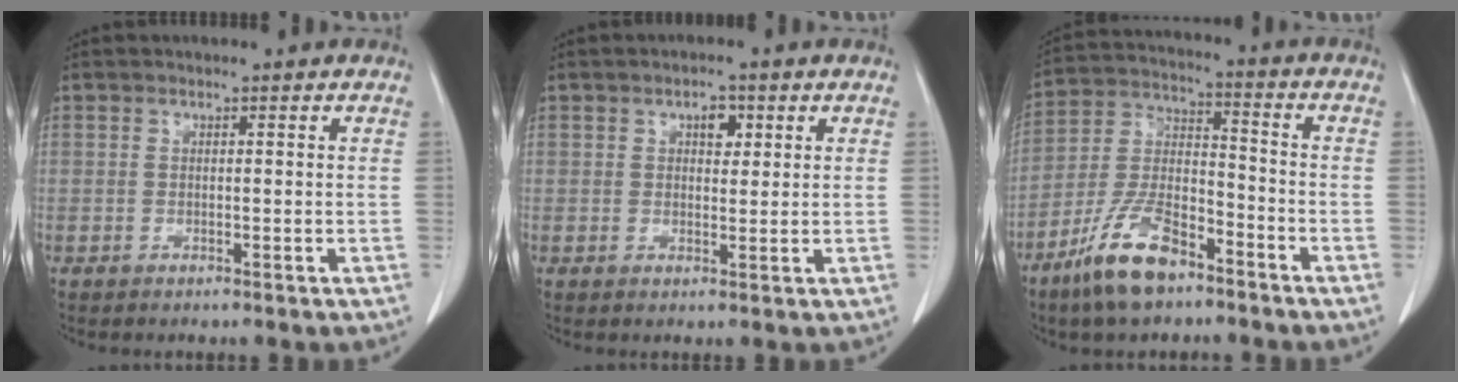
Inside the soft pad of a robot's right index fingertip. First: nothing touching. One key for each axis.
{"total": 2.6, "fx": 1.1, "fy": 1.5, "fz": 1.9, "tx": -0.025, "ty": 0.003, "tz": 0.016}
{"total": 12.3, "fx": -8.3, "fy": 4.0, "fz": 8.1, "tx": -0.176, "ty": -0.008, "tz": -0.162}